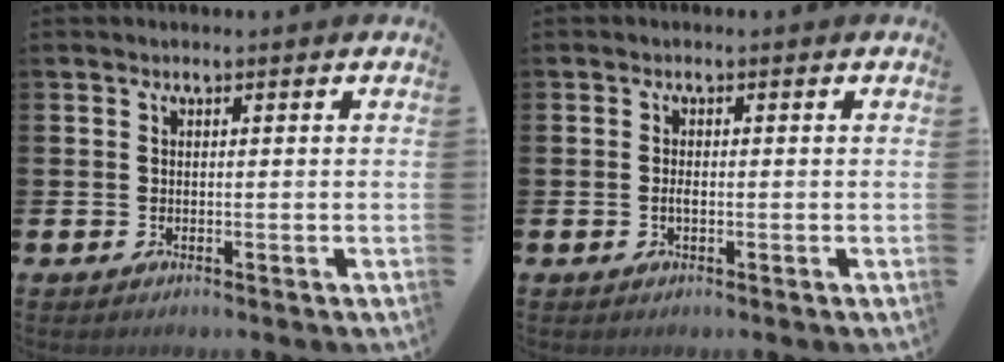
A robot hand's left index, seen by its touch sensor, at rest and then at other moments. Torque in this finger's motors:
{"motor_torque": [0.23, 0.12, -0.02, 0.02]}